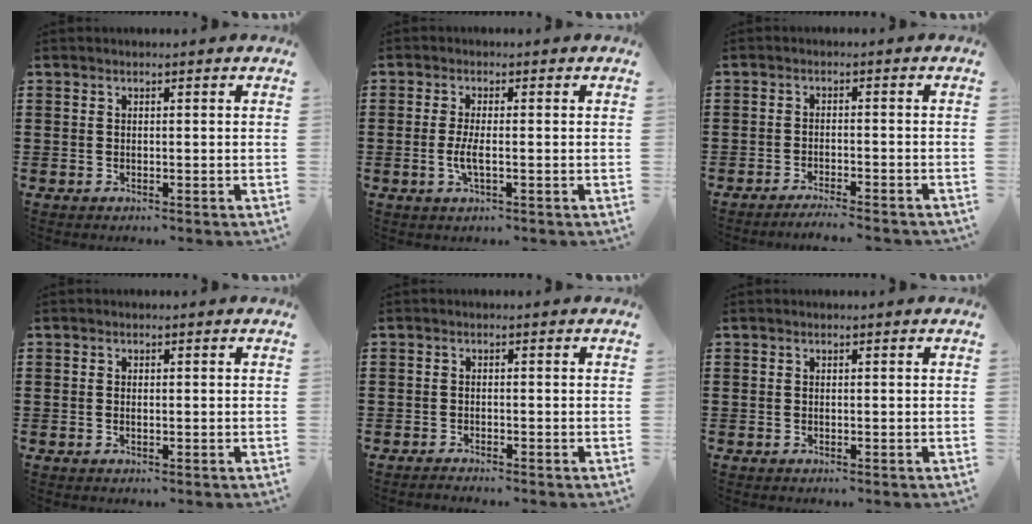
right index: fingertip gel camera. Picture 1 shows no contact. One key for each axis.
{"total": 3.2, "fx": -0.6, "fy": 0.6, "fz": 3.1, "tx": -0.068, "ty": -0.006, "tz": -0.017}
{"total": 2.3, "fx": -2.2, "fy": -0.2, "fz": 0.5, "tx": -0.013, "ty": 0.001, "tz": -0.045}
{"total": 0.6, "fx": 0.0, "fy": 0.3, "fz": 0.5, "tx": -0.011, "ty": -0.001, "tz": -0.001}
{"total": 1.0, "fx": -1.0, "fy": 0.0, "fz": 0.0, "tx": -0.003, "ty": 0.001, "tz": -0.020}
{"total": 0.0}